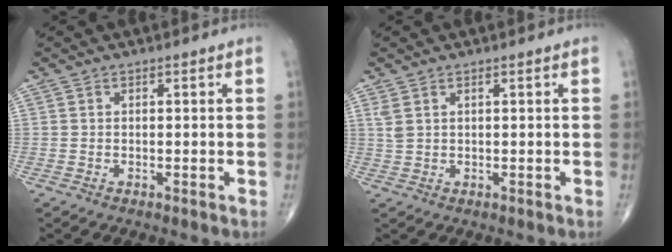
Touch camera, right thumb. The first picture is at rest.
{"total": 1.9, "force": [1.0, 0.7, 1.4], "torque": [-0.036, 0.004, 0.030]}